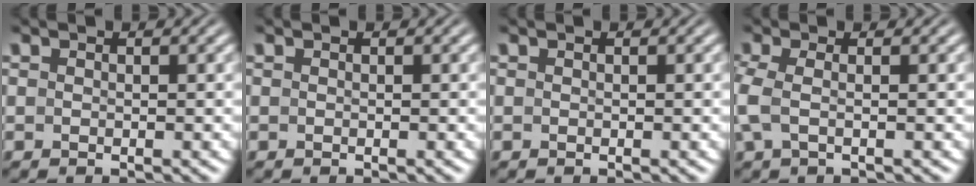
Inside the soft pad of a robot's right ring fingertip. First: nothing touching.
{"total": 0.0}
{"total": 0.0}
{"total": 2.4, "force": [-0.3, 1.0, 2.2], "torque": [-0.066, -0.010, 0.001]}